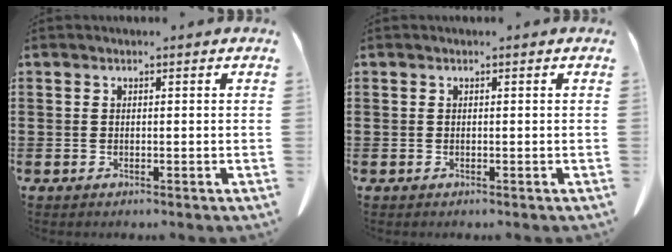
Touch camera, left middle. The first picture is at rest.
{"total": 0.0}